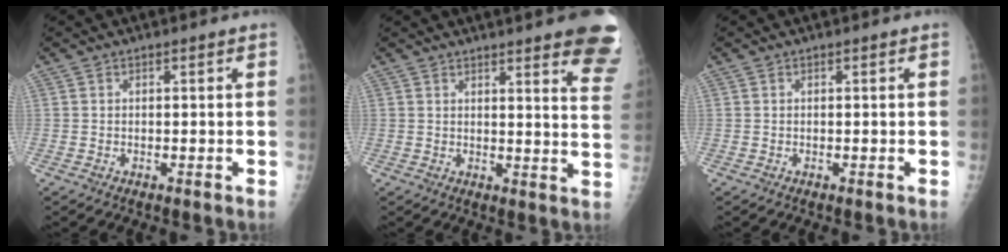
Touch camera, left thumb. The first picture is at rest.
{"total": 15.2, "force": [11.0, 2.3, 10.2], "torque": [-0.099, -0.059, 0.112]}
{"total": 0.0}